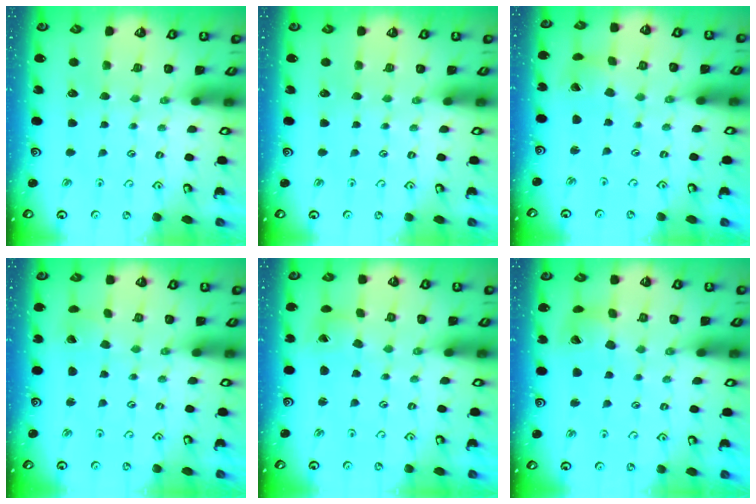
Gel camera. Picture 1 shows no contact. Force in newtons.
{"total": 0.0}
{"total": 1.5, "press": 1.5, "slide": 0.2}
{"total": 1.8, "press": 1.8, "slide": 0.1}
{"total": 1.0, "press": 1.0, "slide": 0.1}
{"total": 9.7, "press": 9.6, "slide": 1.3}